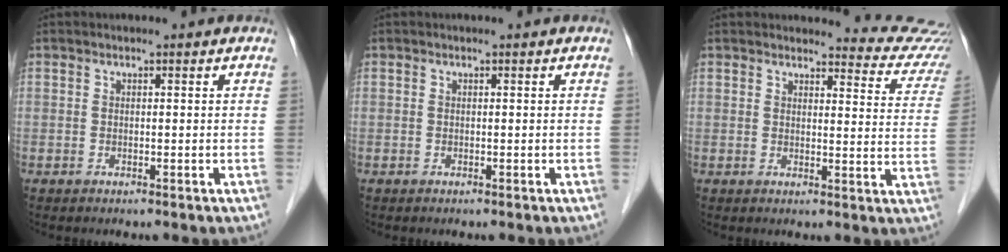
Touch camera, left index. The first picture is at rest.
{"total": 0.0}
{"total": 12.3, "force": [12.2, 1.6, 0.6], "torque": [0.028, -0.076, 0.099]}